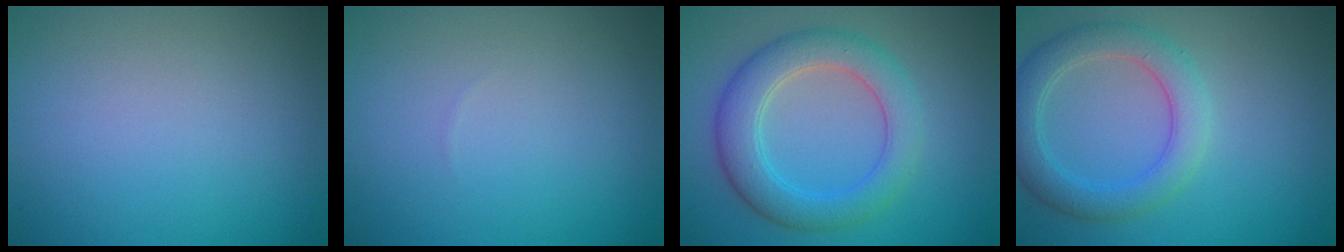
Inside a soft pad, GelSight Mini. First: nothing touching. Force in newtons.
{"total": 0.0}
{"total": 5.1, "press": 5.1, "slide": 0.1}
{"total": 4.2, "press": 4.2, "slide": 0.3}